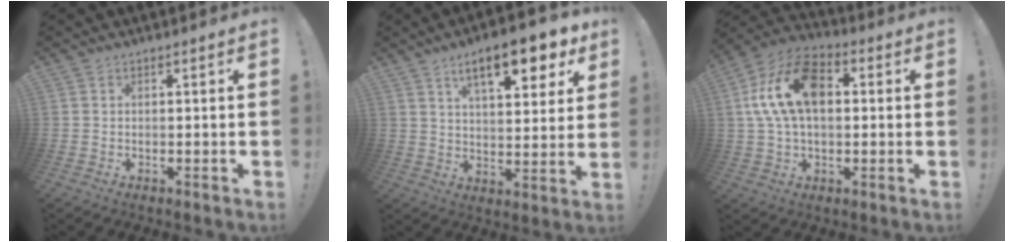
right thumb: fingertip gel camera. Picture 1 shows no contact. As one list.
[{"total": 14.7, "force": [8.1, 4.7, 11.3], "torque": [-0.172, -0.035, 0.127]}, {"total": 17.5, "force": [3.1, 10.9, 13.3], "torque": [-0.251, 0.008, 0.054]}]